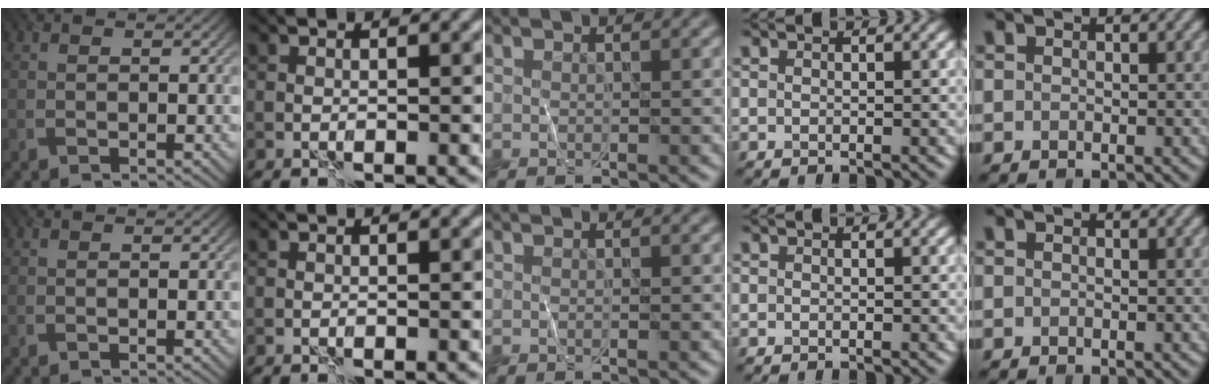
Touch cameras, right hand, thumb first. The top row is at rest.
{}